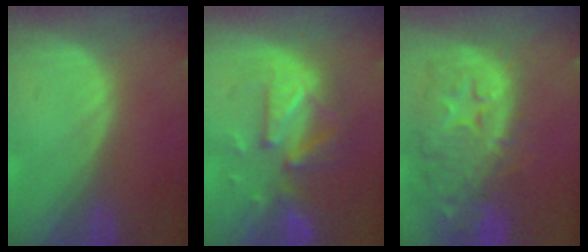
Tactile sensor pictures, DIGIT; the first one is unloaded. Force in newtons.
{"total": 9.7, "press": 8.8, "slide": 4.0}
{"total": 13.9, "press": 11.1, "slide": 8.3}